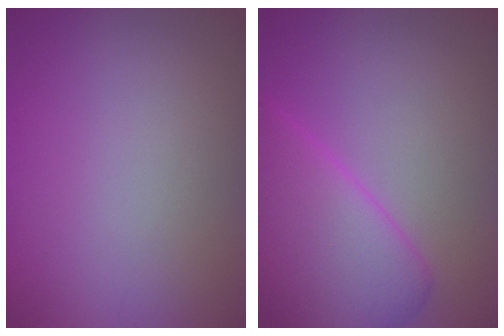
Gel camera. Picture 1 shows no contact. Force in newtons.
{"total": 6.9, "press": 6.9, "slide": 0.2}